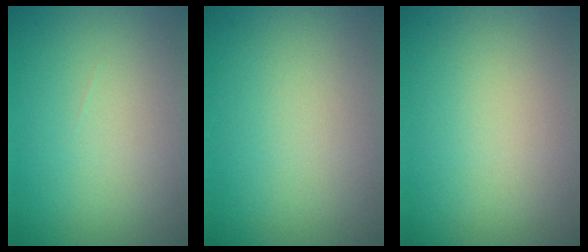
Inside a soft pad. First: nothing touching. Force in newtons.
{"total": 0.0}
{"total": 0.0}